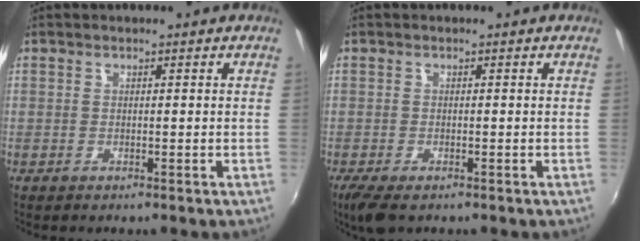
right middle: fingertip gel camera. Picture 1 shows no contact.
{"total": 4.5, "force": [-3.0, 1.5, 3.0], "torque": [-0.065, -0.020, -0.052]}